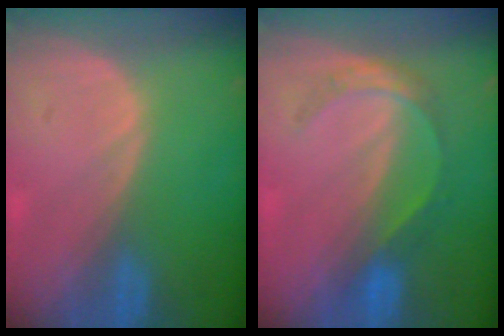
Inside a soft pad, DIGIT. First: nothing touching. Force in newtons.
{"total": 4.5, "press": 4.4, "slide": 0.7}